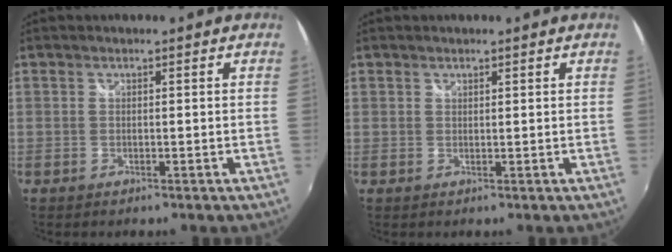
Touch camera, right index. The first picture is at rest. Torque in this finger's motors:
{"motor_torque": [-1.16, -0.69, -0.82, -0.21]}